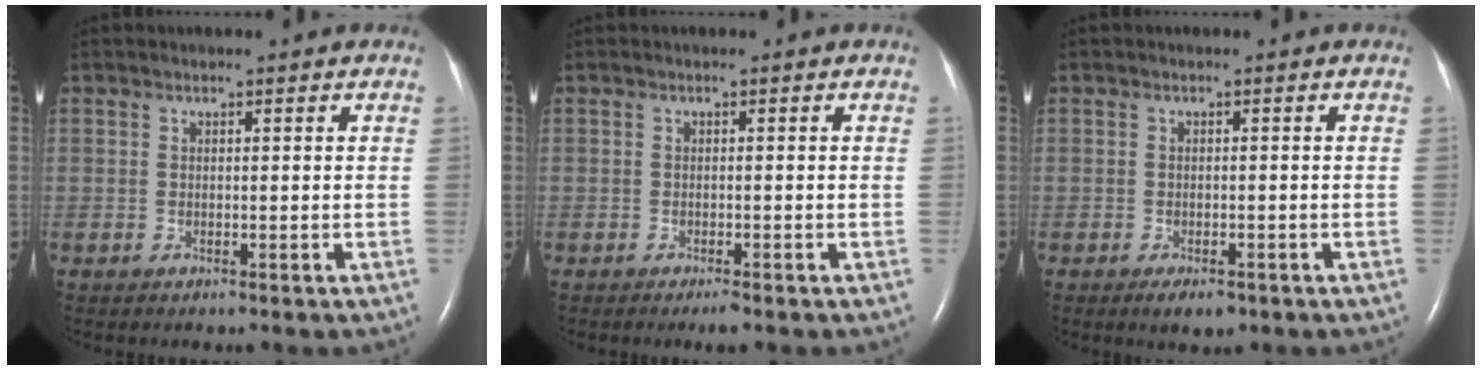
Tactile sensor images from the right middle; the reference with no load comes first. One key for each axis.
{"total": 1.2, "fx": -0.9, "fy": 0.0, "fz": 0.8, "tx": -0.017, "ty": -0.003, "tz": -0.012}
{"total": 2.8, "fx": -1.7, "fy": 1.2, "fz": 1.8, "tx": -0.028, "ty": -0.003, "tz": -0.019}